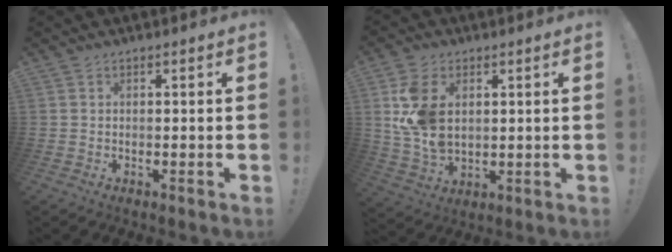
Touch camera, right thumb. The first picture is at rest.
{"total": 12.5, "force": [3.3, 8.3, 8.8], "torque": [-0.166, -0.014, 0.061]}